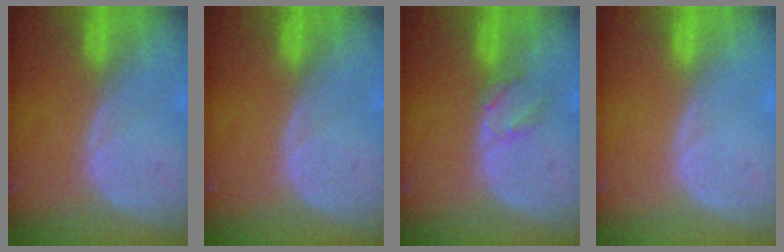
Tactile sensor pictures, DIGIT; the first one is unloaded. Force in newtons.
{"total": 0.0}
{"total": 2.5, "press": 2.5, "slide": 0.3}
{"total": 0.0}